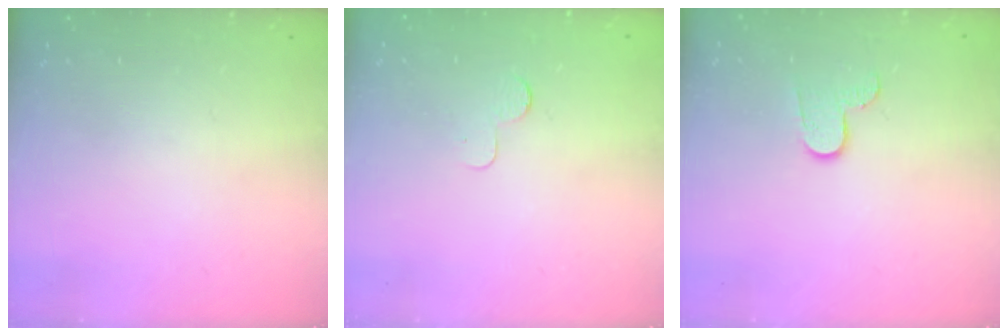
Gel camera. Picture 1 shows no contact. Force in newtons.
{"total": 2.3, "press": 2.3, "slide": 0.2}
{"total": 6.9, "press": 6.9, "slide": 0.7}